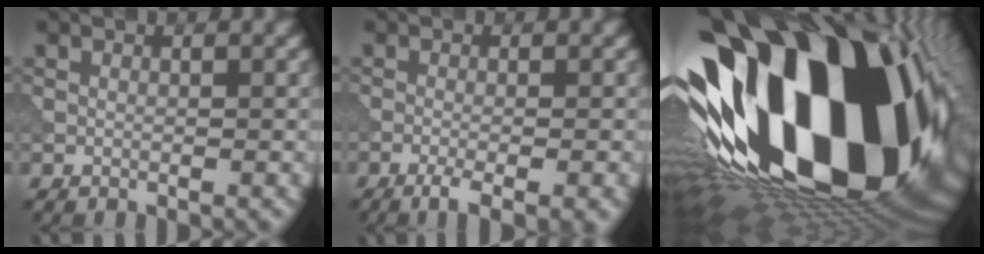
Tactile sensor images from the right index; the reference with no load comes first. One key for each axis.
{"total": 3.5, "fx": -1.7, "fy": 0.9, "fz": 2.9, "tx": -0.049, "ty": -0.001, "tz": -0.030}
{"total": 23.2, "fx": 0.3, "fy": 12.7, "fz": 19.4, "tx": -0.331, "ty": -0.070, "tz": 0.016}